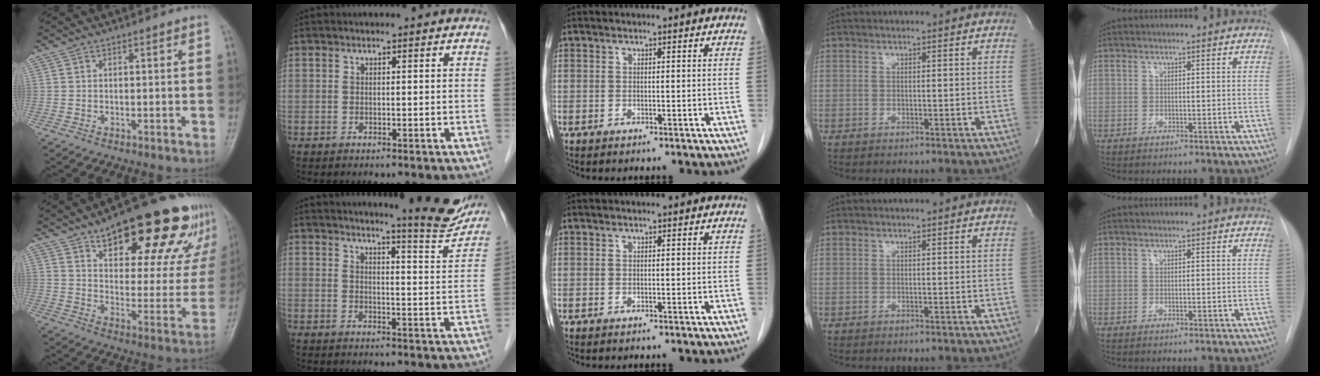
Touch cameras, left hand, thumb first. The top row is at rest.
{"thumb": {"total": 25.2, "force": [15.5, 10.1, 17.1], "torque": [-0.186, -0.039, 0.216]}, "index": {"total": 10.9, "force": [10.4, 0.2, 3.2], "torque": [-0.035, -0.041, 0.118]}}